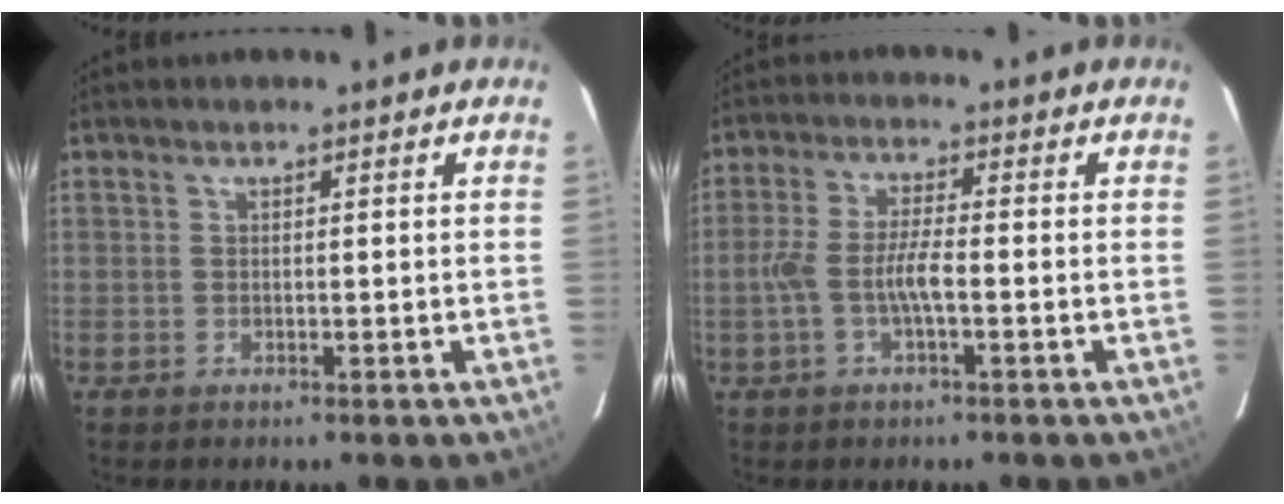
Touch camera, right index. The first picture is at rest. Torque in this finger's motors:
{"motor_torque": [1.14, -0.20, 0.68, 0.18]}